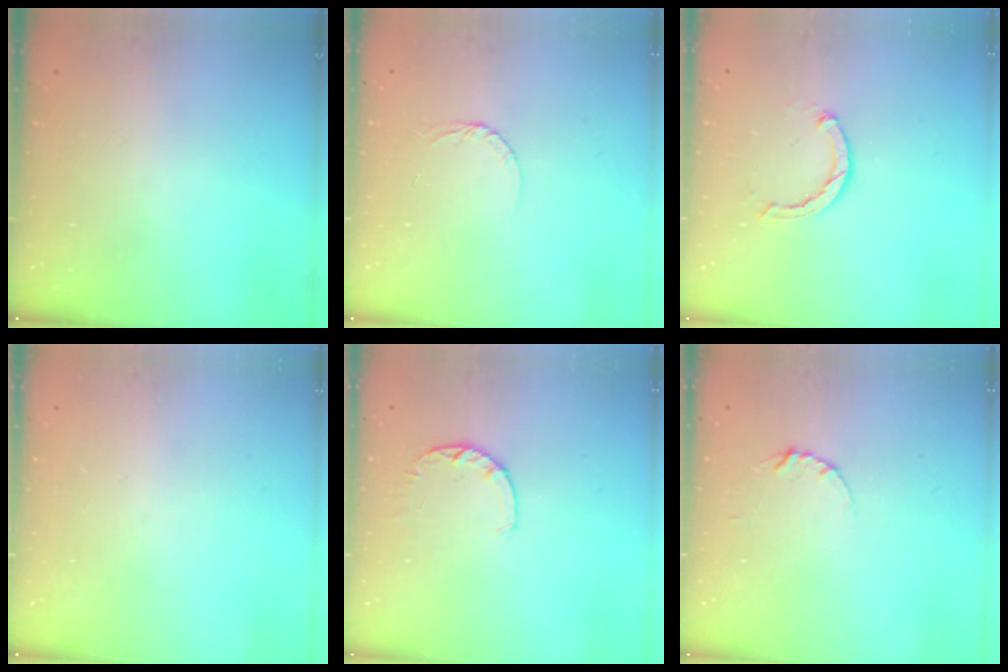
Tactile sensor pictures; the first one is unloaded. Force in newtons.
{"total": 3.5, "press": 3.5, "slide": 0.3}
{"total": 2.3, "press": 2.3, "slide": 0.3}
{"total": 0.0}
{"total": 2.8, "press": 2.7, "slide": 0.5}
{"total": 3.4, "press": 3.4, "slide": 0.3}